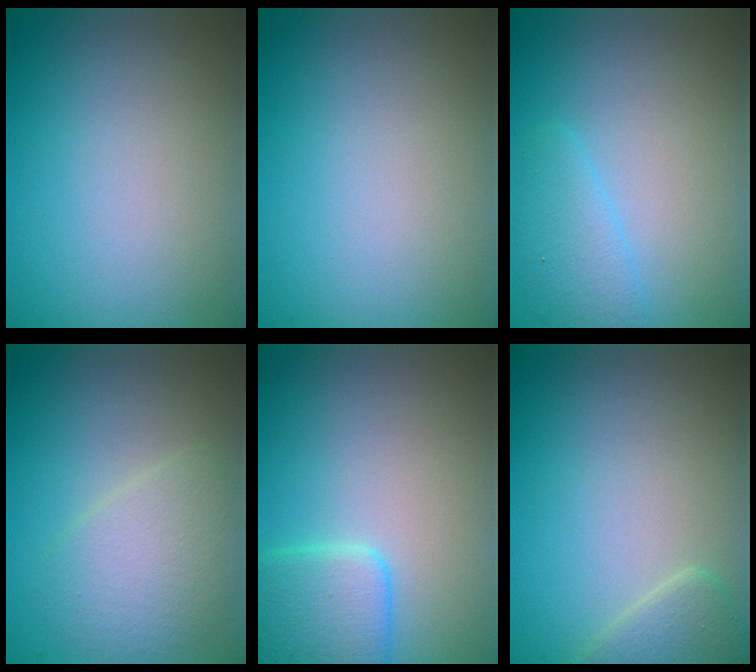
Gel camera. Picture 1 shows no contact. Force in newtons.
{"total": 0.0}
{"total": 2.2, "press": 2.2, "slide": 0.2}
{"total": 3.2, "press": 3.2, "slide": 0.0}
{"total": 3.6, "press": 3.6, "slide": 0.2}
{"total": 2.2, "press": 2.1, "slide": 0.2}